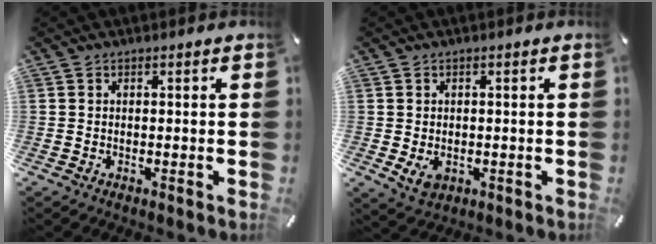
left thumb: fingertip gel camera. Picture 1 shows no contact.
{"total": 3.7, "force": [-0.8, 3.0, 2.0], "torque": [-0.022, -0.003, -0.014]}